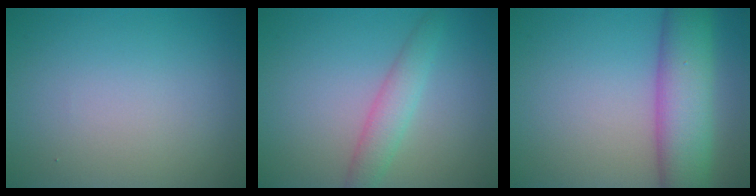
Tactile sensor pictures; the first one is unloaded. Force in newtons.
{"total": 2.7, "press": 2.7, "slide": 0.1}
{"total": 7.9, "press": 7.9, "slide": 0.4}